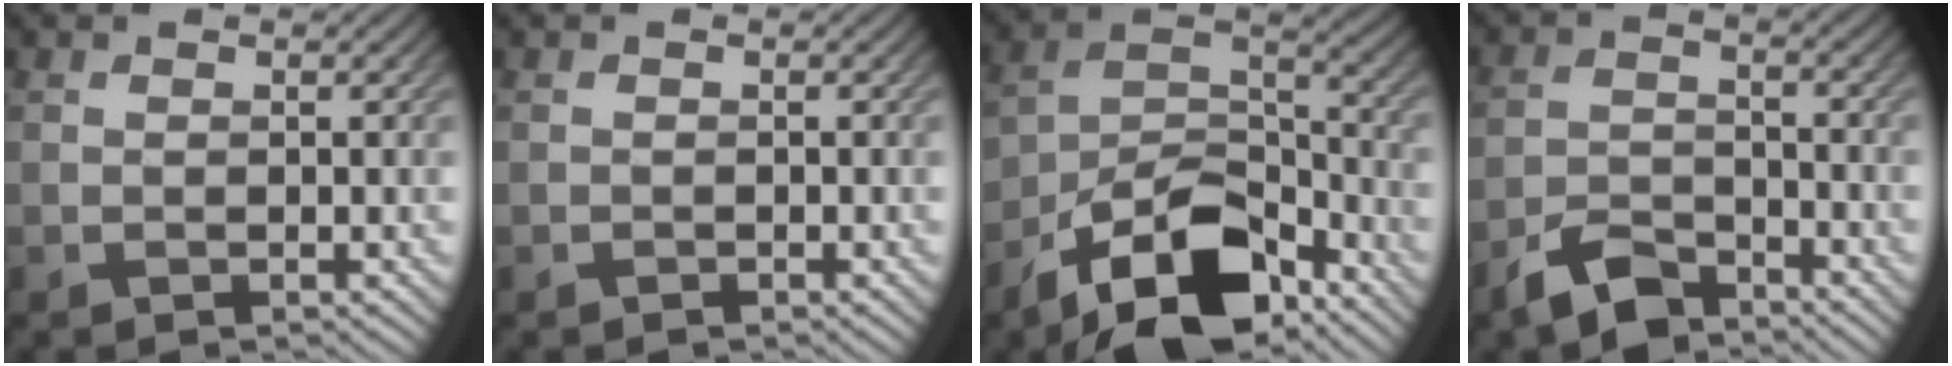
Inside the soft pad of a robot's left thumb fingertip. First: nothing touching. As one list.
[{"total": 0.0}, {"total": 12.6, "force": [-8.4, 6.2, 7.1], "torque": [-0.130, -0.011, -0.161]}, {"total": 5.6, "force": [-4.5, 2.1, 2.4], "torque": [-0.047, -0.005, -0.095]}]